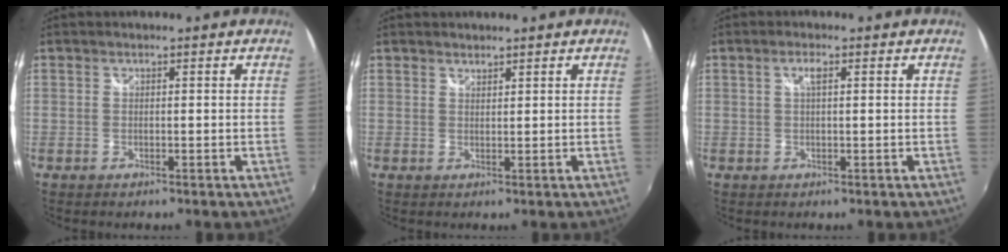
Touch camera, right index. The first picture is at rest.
{"total": 1.1, "force": [1.0, 0.4, 0.1], "torque": [-0.001, 0.001, 0.018]}
{"total": 1.7, "force": [0.6, 0.4, 1.6], "torque": [-0.030, 0.005, 0.007]}